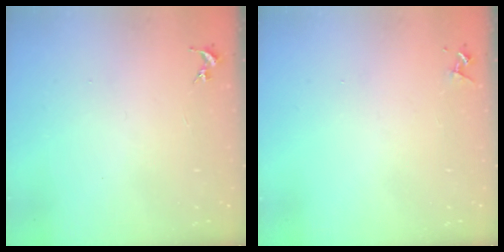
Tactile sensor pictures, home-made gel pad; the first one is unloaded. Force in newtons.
{"total": 4.2, "press": 4.2, "slide": 0.5}